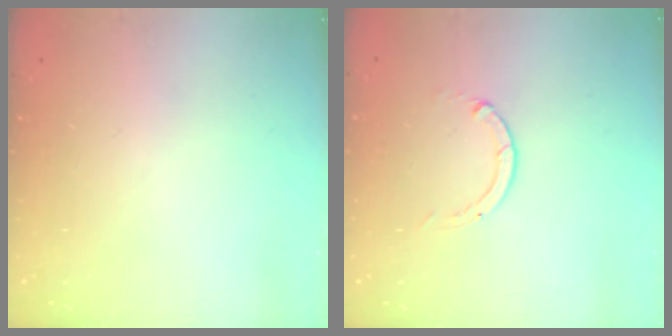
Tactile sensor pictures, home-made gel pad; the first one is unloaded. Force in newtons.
{"total": 0.0}